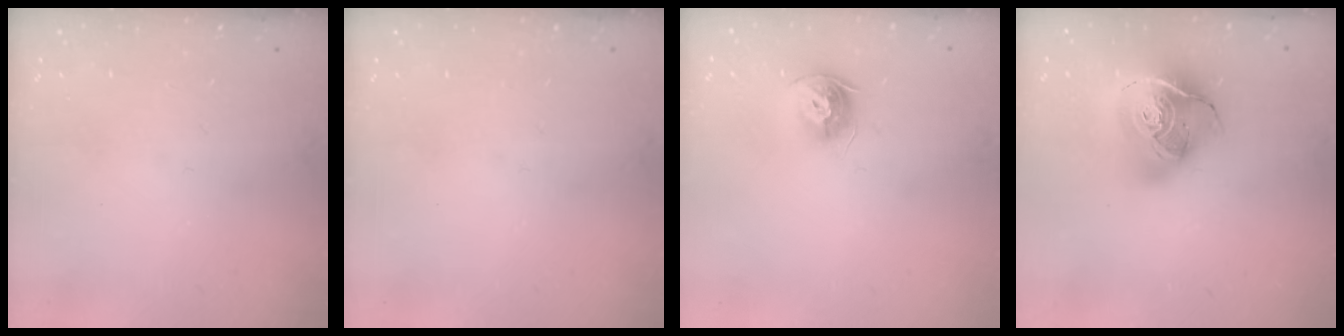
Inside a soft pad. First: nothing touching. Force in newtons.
{"total": 0.0}
{"total": 9.3, "press": 9.3, "slide": 1.0}
{"total": 22.2, "press": 22.0, "slide": 2.8}